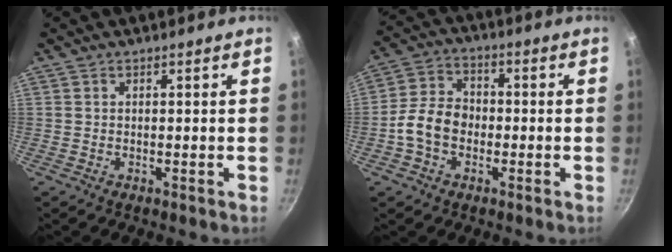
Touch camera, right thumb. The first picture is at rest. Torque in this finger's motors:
{"motor_torque": [1.32, 1.54, 1.08, -0.99, 0.06]}